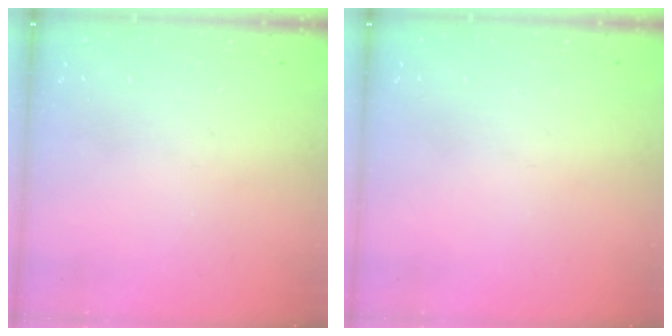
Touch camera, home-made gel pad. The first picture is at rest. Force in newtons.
{"total": 0.0}